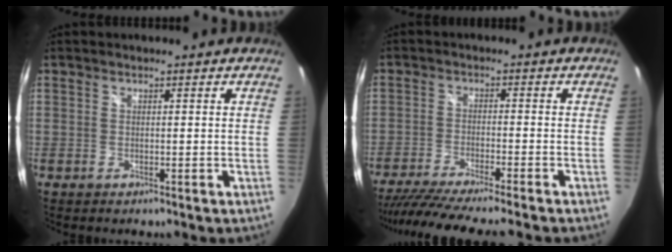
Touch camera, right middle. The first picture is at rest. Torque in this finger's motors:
{"motor_torque": [1.10, -1.04, 0.24, 0.12]}